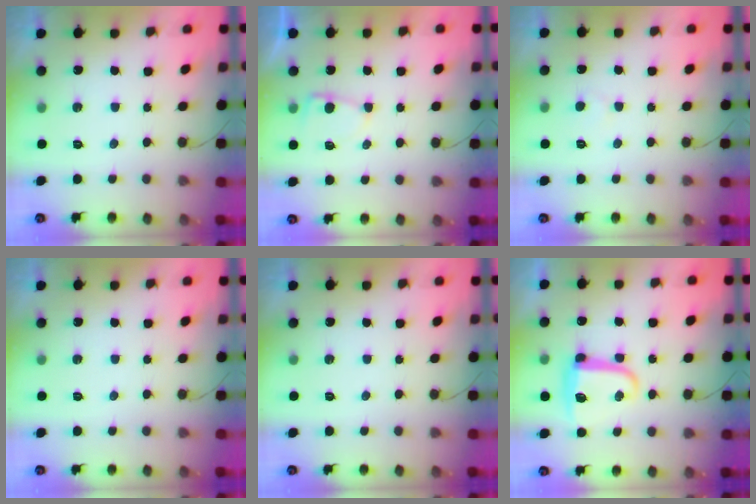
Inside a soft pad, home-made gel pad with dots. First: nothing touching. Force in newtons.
{"total": 4.0, "press": 4.0, "slide": 0.3}
{"total": 2.7, "press": 2.7, "slide": 0.2}
{"total": 0.0}
{"total": 0.0}
{"total": 11.3, "press": 11.3, "slide": 0.4}